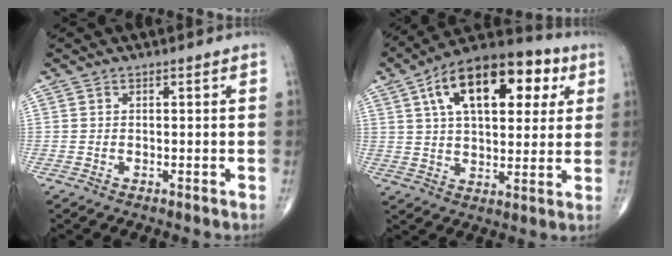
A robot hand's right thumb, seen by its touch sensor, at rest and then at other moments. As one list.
[{"total": 21.0, "force": [7.6, 10.9, 16.2], "torque": [-0.224, 0.009, 0.113]}]